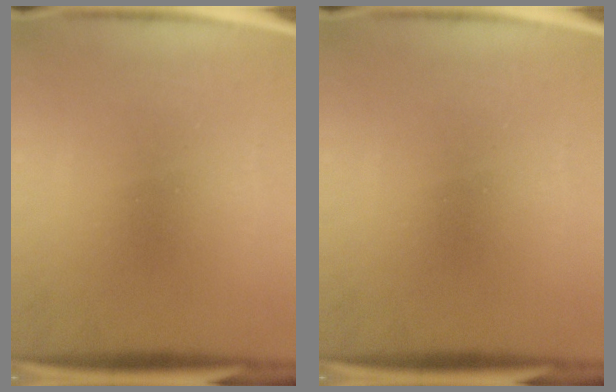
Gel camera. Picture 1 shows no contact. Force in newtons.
{"total": 0.0}